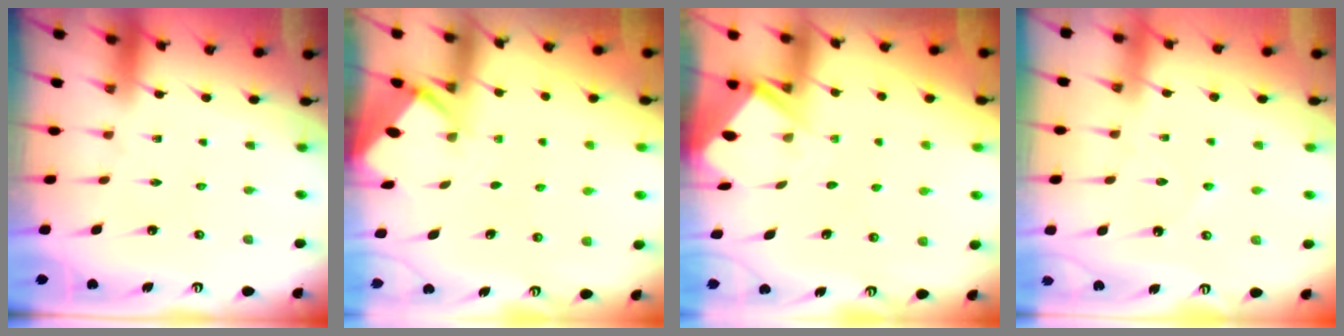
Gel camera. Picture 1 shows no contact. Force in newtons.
{"total": 2.2, "press": 2.2, "slide": 0.2}
{"total": 3.4, "press": 3.4, "slide": 0.3}
{"total": 2.6, "press": 2.6, "slide": 0.3}